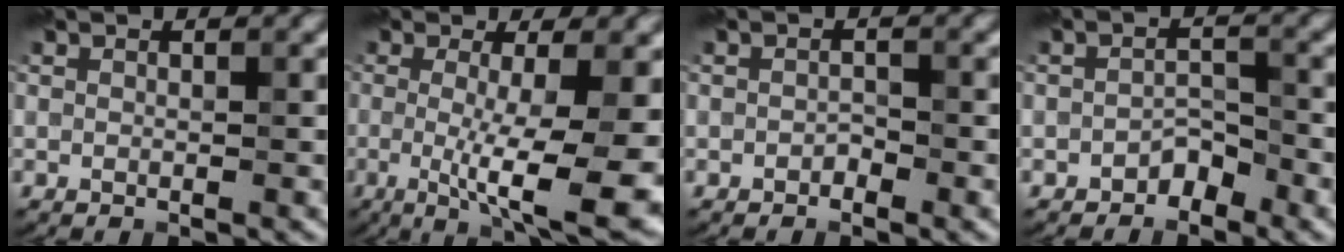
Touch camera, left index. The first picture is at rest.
{"total": 10.0, "force": [-1.4, 2.2, 9.6], "torque": [-0.136, -0.022, -0.017]}
{"total": 0.9, "force": [-0.5, 0.5, 0.5], "torque": [-0.010, 0.000, -0.008]}
{"total": 1.9, "force": [-1.4, 1.0, 0.8], "torque": [-0.011, 0.008, -0.028]}